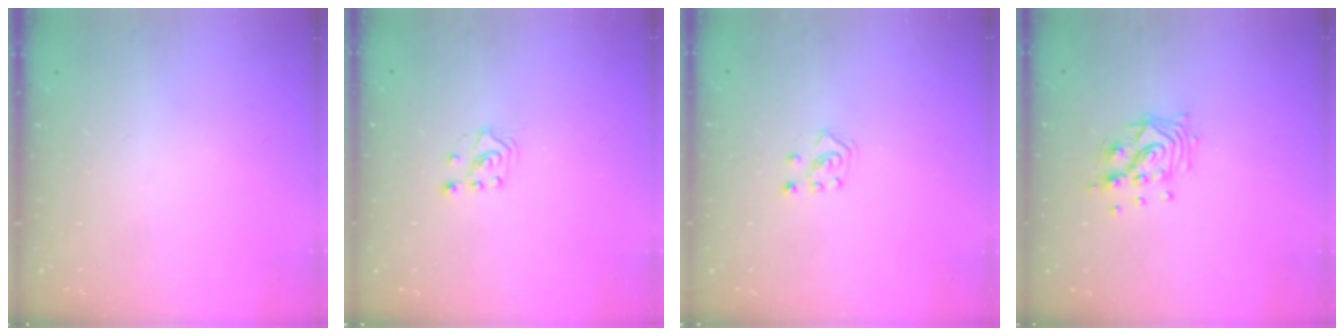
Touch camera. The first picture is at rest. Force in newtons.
{"total": 2.6, "press": 2.4, "slide": 0.8}
{"total": 4.6, "press": 4.5, "slide": 0.8}
{"total": 10.6, "press": 10.6, "slide": 0.5}